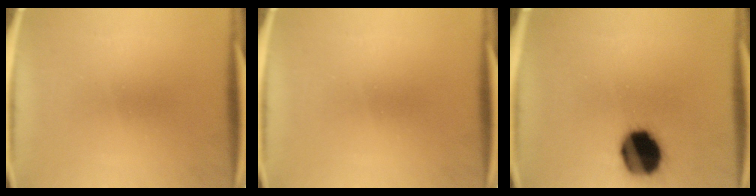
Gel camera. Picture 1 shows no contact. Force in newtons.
{"total": 0.0}
{"total": 15.6}